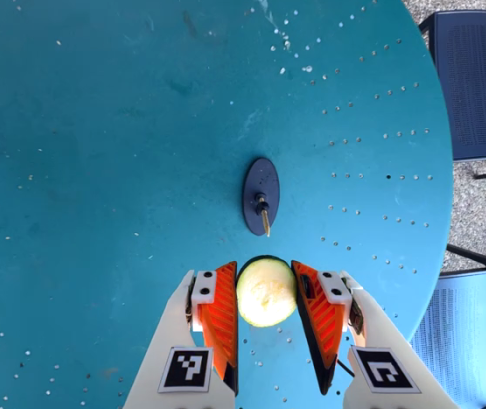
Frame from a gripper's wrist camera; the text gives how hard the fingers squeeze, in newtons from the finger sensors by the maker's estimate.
{"total": 13.1, "left": 13.9, "right": 12.3}